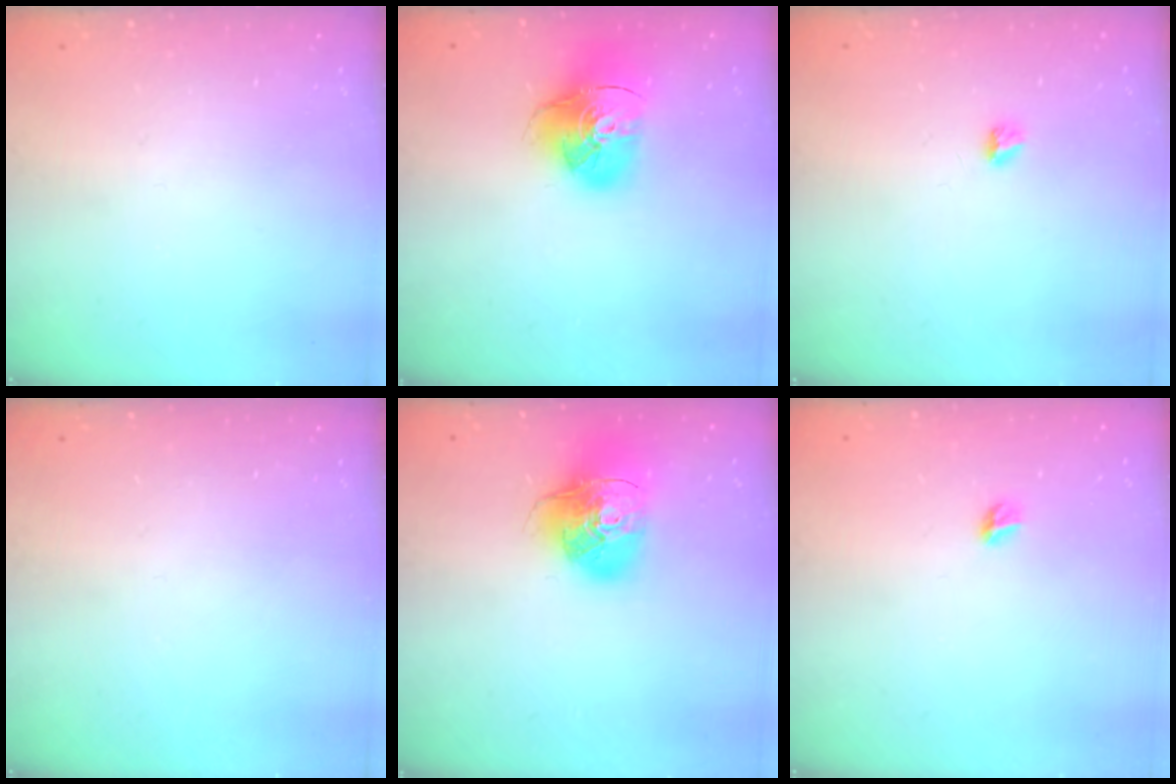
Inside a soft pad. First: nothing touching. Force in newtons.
{"total": 15.7, "press": 15.6, "slide": 1.9}
{"total": 3.3, "press": 3.3, "slide": 0.4}
{"total": 0.0}
{"total": 15.9, "press": 15.8, "slide": 2.3}
{"total": 5.1, "press": 5.1, "slide": 0.5}